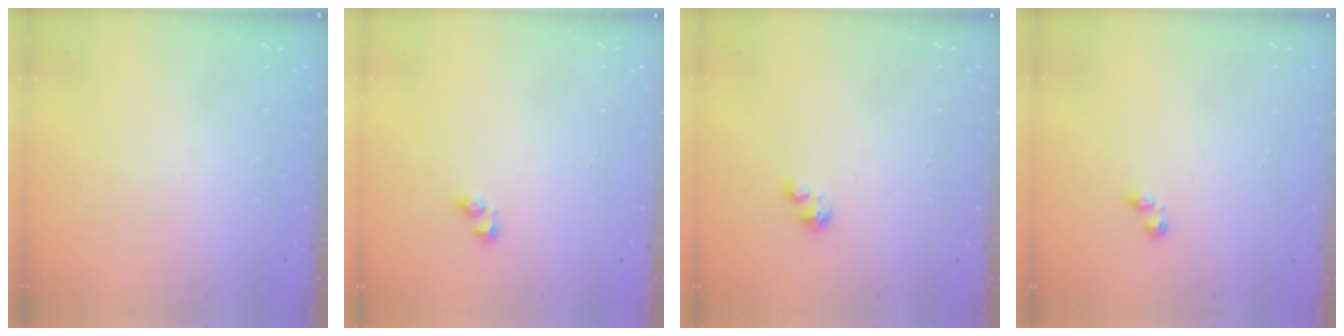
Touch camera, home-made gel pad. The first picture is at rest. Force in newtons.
{"total": 2.0, "press": 2.0, "slide": 0.3}
{"total": 1.7, "press": 1.7, "slide": 0.4}
{"total": 1.6, "press": 1.5, "slide": 0.4}